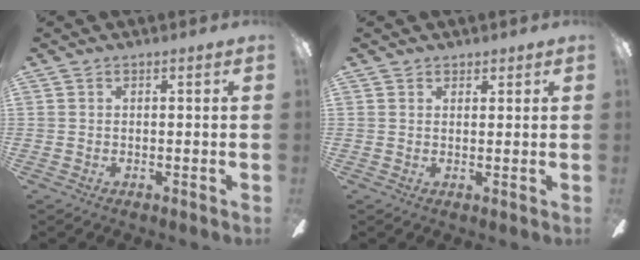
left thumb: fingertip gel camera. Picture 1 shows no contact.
{"total": 1.8, "force": [1.4, 1.0, -0.1], "torque": [0.009, -0.002, 0.027]}